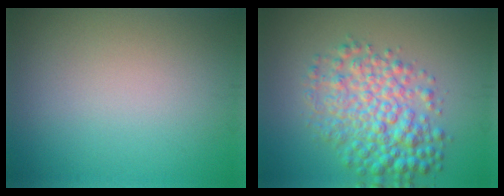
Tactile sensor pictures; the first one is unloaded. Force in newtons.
{"total": 6.2, "press": 6.2, "slide": 0.1}